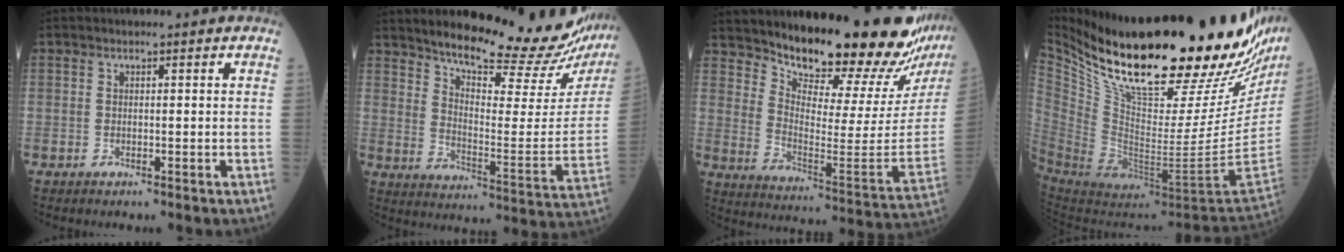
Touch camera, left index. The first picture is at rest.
{"total": 24.8, "force": [22.5, 2.8, 10.0], "torque": [-0.147, -0.089, 0.288]}
{"total": 21.5, "force": [19.8, 0.7, 8.4], "torque": [-0.141, -0.121, 0.276]}
{"total": 33.9, "force": [25.1, 5.3, 22.1], "torque": [-0.344, -0.061, 0.378]}